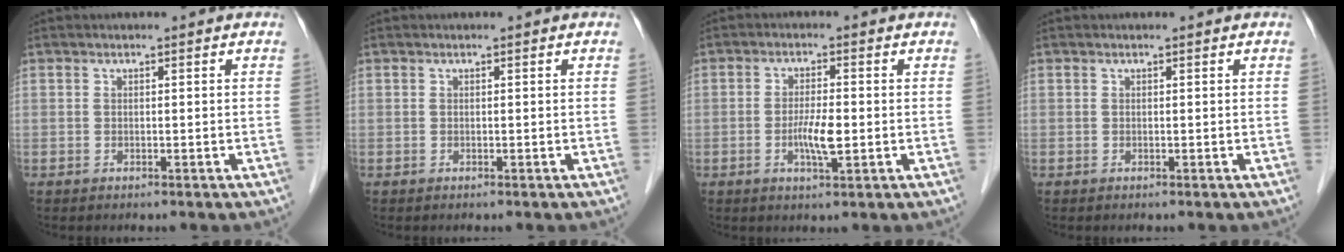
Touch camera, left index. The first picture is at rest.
{"total": 0.0}
{"total": 4.3, "force": [-0.8, 0.8, 4.1], "torque": [-0.081, -0.004, -0.015]}
{"total": 0.0}